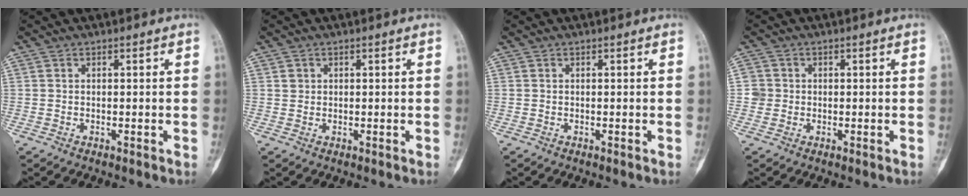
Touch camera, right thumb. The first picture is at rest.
{"total": 1.1, "force": [0.4, 1.0, 0.2], "torque": [0.005, 0.000, 0.005]}
{"total": 0.0}
{"total": 2.3, "force": [-0.1, 2.3, 0.0], "torque": [0.017, 0.008, -0.003]}